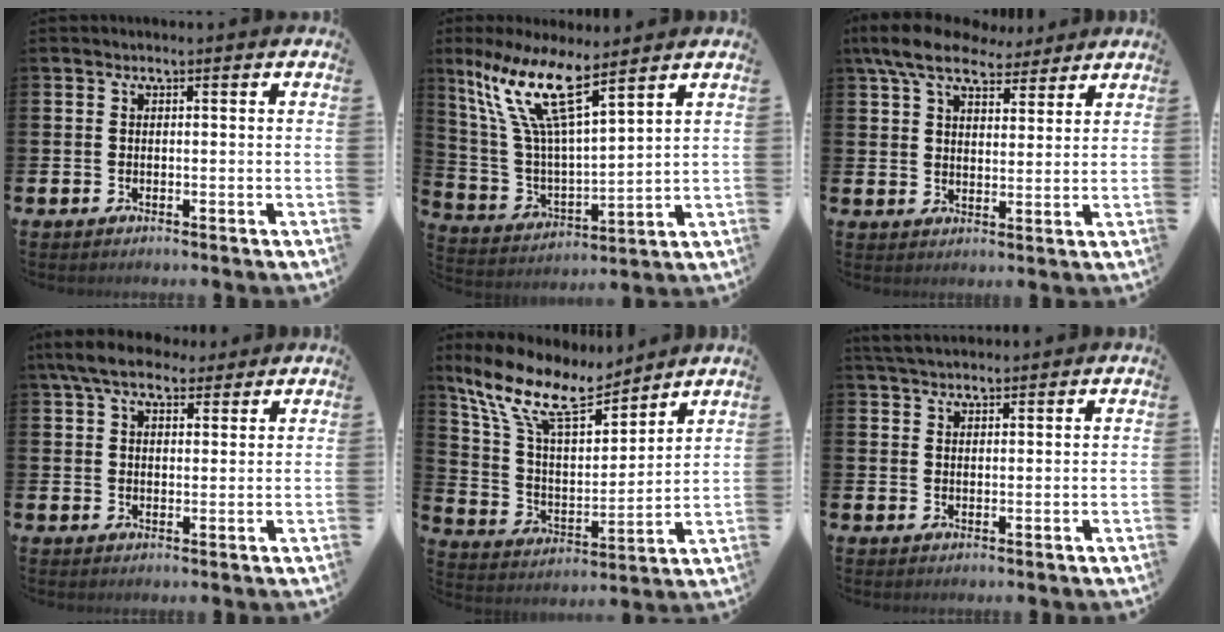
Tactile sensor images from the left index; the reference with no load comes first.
{"total": 11.8, "force": [8.1, 2.6, 8.2], "torque": [-0.191, -0.034, 0.140]}
{"total": 8.5, "force": [7.2, 3.2, 3.3], "torque": [-0.081, -0.023, 0.132]}
{"total": 6.8, "force": [5.9, 2.6, 2.4], "torque": [-0.058, -0.013, 0.108]}
{"total": 12.7, "force": [10.6, 3.8, 5.8], "torque": [-0.165, -0.056, 0.188]}
{"total": 3.4, "force": [3.2, 0.7, 0.8], "torque": [-0.021, -0.009, 0.061]}